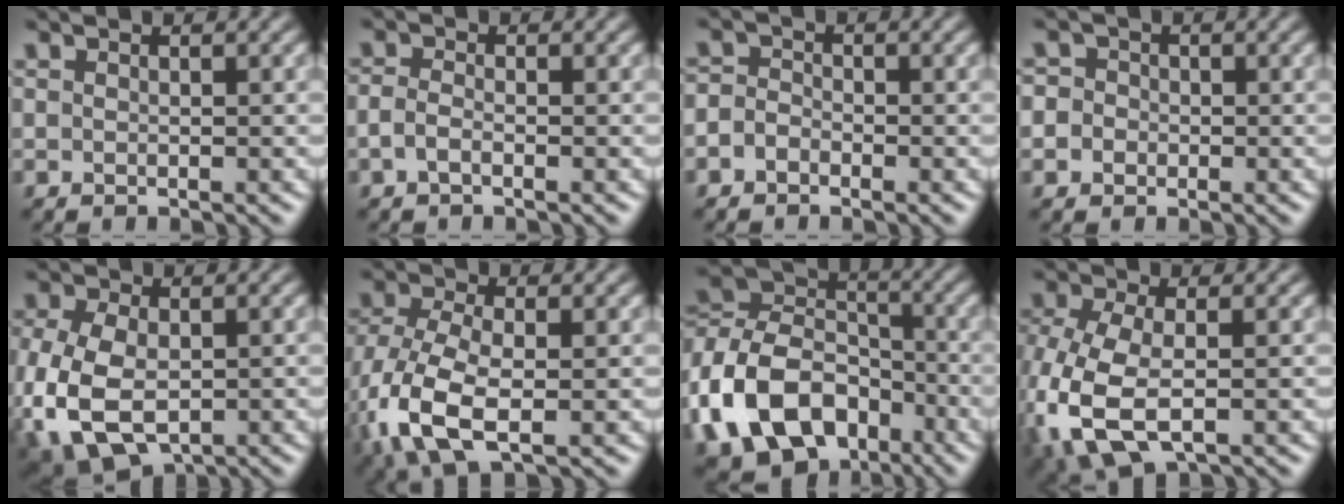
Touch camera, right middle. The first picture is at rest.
{"total": 1.3, "force": [-0.7, 0.6, 1.0], "torque": [-0.024, 0.000, -0.018]}
{"total": 1.7, "force": [-0.8, 1.3, 0.7], "torque": [-0.005, 0.004, -0.024]}
{"total": 3.5, "force": [0.1, 3.2, 1.4], "torque": [0.003, 0.030, -0.039]}
{"total": 9.1, "force": [-3.2, 5.6, 6.4], "torque": [-0.156, -0.025, -0.055]}
{"total": 9.2, "force": [-2.8, 5.0, 7.2], "torque": [-0.176, -0.017, -0.060]}
{"total": 14.3, "force": [-5.9, 10.2, 8.1], "torque": [-0.187, 0.001, -0.118]}
{"total": 9.5, "force": [-3.0, 5.3, 7.2], "torque": [-0.191, -0.025, -0.055]}